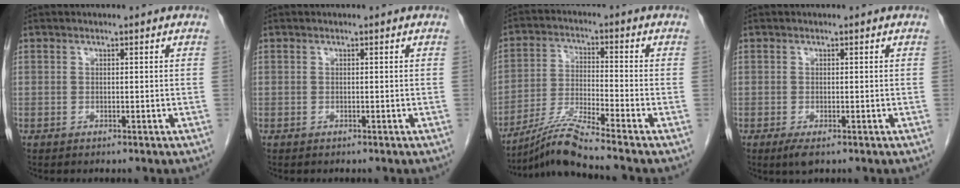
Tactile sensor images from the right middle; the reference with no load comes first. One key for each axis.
{"total": 0.0}
{"total": 7.9, "fx": -6.9, "fy": -2.2, "fz": 3.2, "tx": -0.067, "ty": -0.024, "tz": -0.132}
{"total": 1.9, "fx": -1.1, "fy": 0.5, "fz": 1.5, "tx": -0.028, "ty": -0.005, "tz": -0.015}